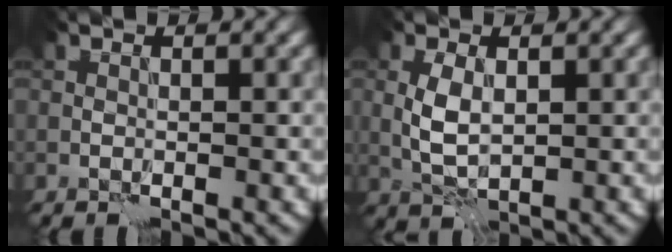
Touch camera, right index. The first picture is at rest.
{"total": 2.5, "force": [0.5, 1.3, 2.1], "torque": [-0.050, -0.001, 0.013]}